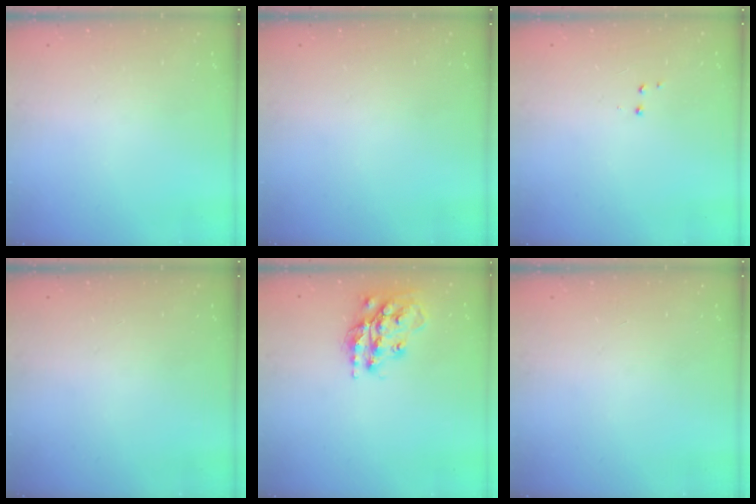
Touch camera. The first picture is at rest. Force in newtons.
{"total": 0.0}
{"total": 2.8, "press": 2.7, "slide": 0.5}
{"total": 0.0}
{"total": 16.1, "press": 16.0, "slide": 1.3}
{"total": 0.0}